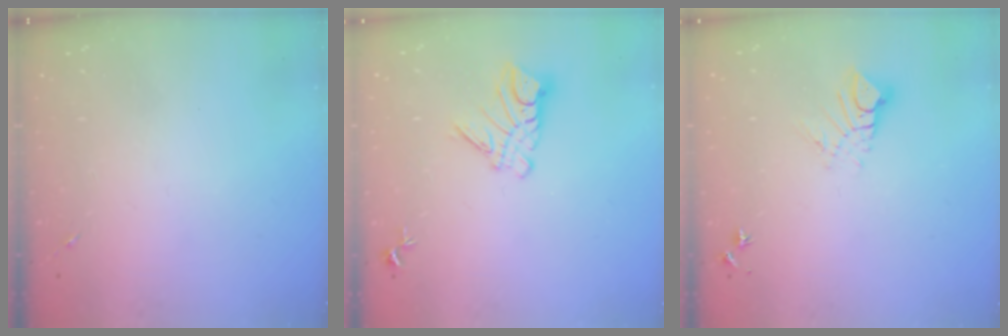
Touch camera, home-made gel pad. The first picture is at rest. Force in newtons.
{"total": 9.7, "press": 9.7, "slide": 0.9}
{"total": 7.7, "press": 7.7, "slide": 0.7}